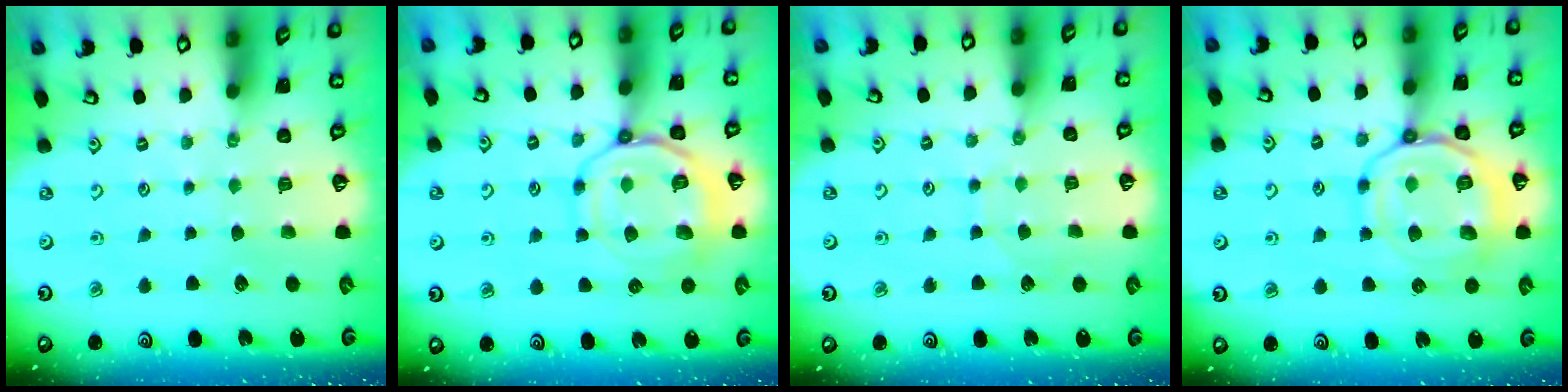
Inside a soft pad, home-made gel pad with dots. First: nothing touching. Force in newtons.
{"total": 13.3, "press": 13.2, "slide": 1.3}
{"total": 3.9, "press": 3.9, "slide": 0.3}
{"total": 13.9, "press": 13.8, "slide": 1.5}